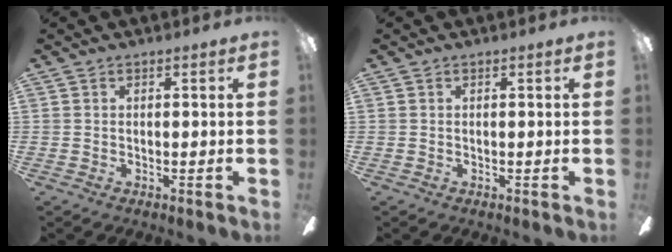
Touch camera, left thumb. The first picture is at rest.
{"total": 0.0}